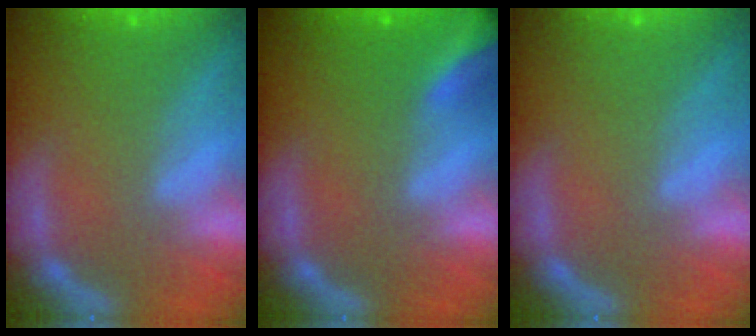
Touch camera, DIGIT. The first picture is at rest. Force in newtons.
{"total": 7.4}
{"total": 0.0}